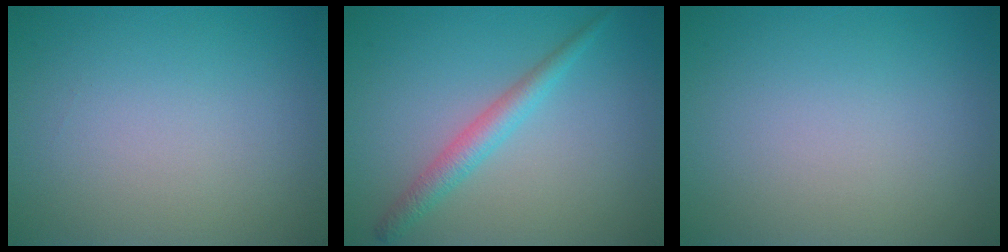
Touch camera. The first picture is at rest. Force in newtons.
{"total": 2.4, "press": 2.4, "slide": 0.1}
{"total": 0.0}